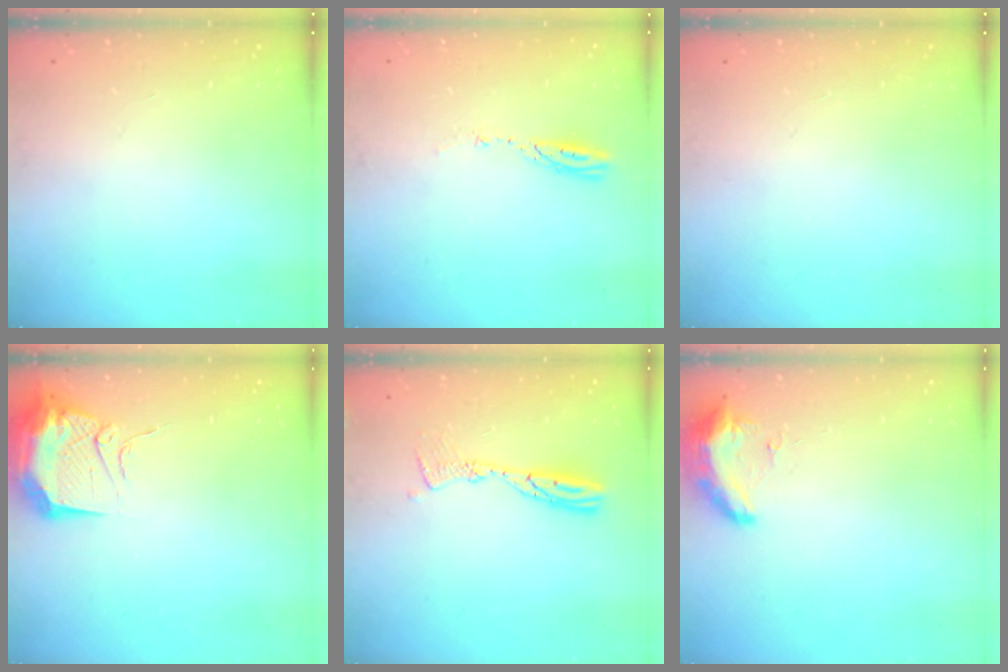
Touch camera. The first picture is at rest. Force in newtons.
{"total": 3.5, "press": 3.5, "slide": 0.1}
{"total": 0.0}
{"total": 12.6, "press": 12.5, "slide": 1.2}
{"total": 9.7, "press": 9.7, "slide": 0.9}
{"total": 9.1, "press": 8.9, "slide": 1.9}